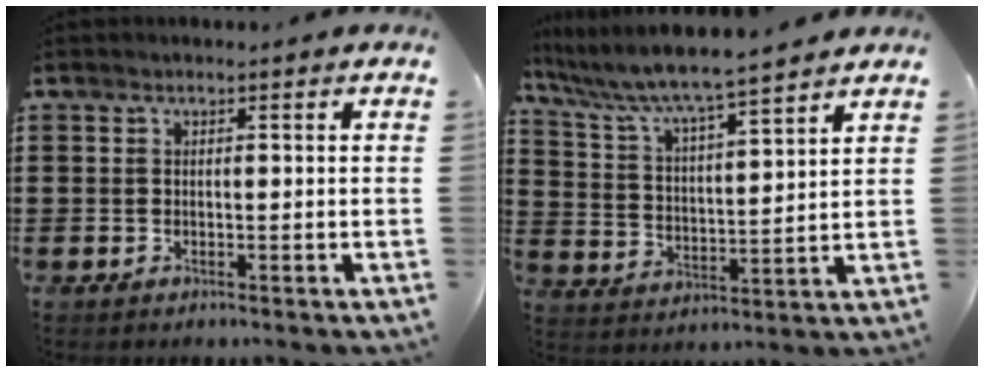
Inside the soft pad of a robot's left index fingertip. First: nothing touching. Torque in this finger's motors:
{"motor_torque": [1.41, -0.73, 0.39, 0.21]}